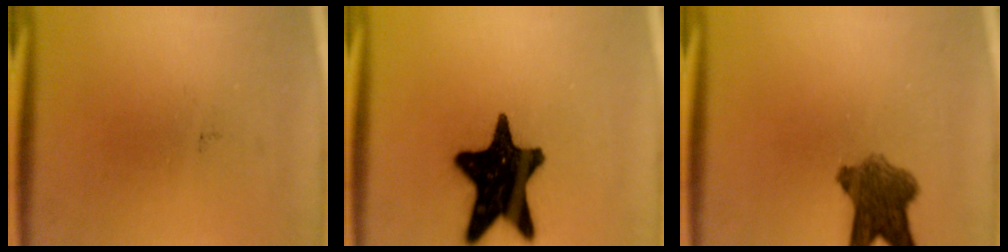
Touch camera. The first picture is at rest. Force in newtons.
{"total": 19.1}
{"total": 7.8}